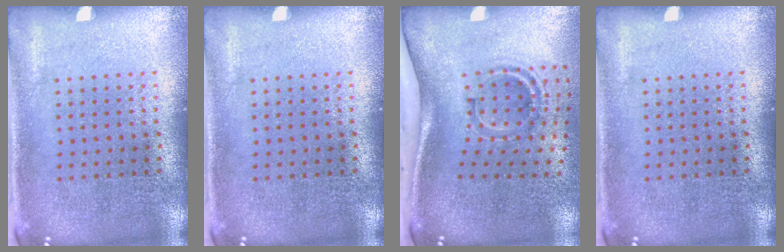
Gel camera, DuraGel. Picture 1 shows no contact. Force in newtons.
{"total": 0.0}
{"total": 1.9, "press": 1.2, "slide": 1.5}
{"total": 0.0}